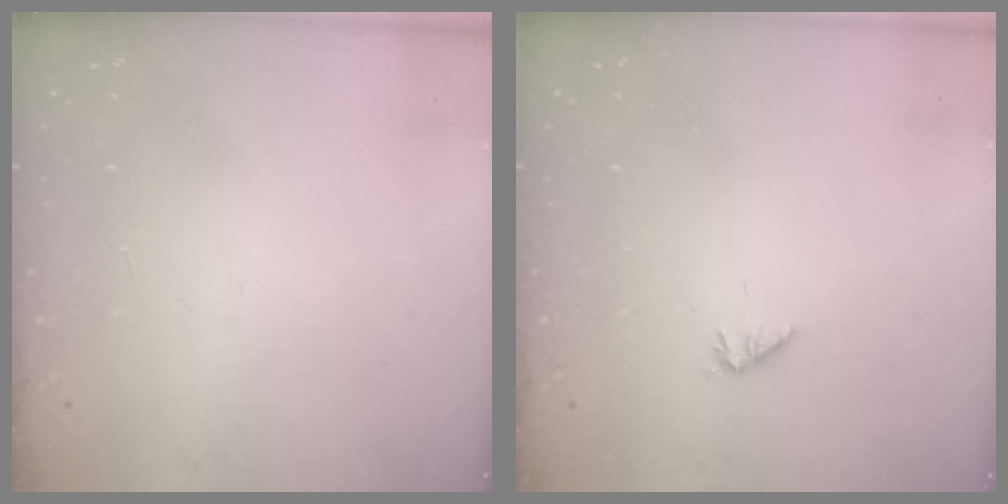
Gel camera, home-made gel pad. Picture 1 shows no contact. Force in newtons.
{"total": 0.0}